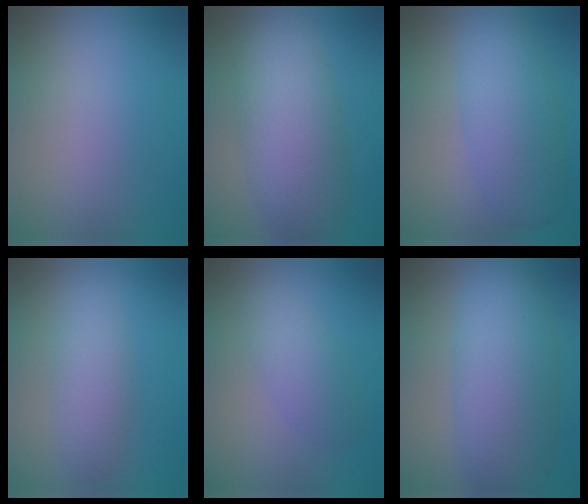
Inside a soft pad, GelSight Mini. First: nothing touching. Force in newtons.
{"total": 7.2, "press": 7.2, "slide": 0.2}
{"total": 5.2, "press": 5.2, "slide": 0.2}
{"total": 2.7, "press": 2.7, "slide": 0.1}
{"total": 2.5, "press": 2.5, "slide": 0.1}
{"total": 7.4, "press": 7.4, "slide": 0.2}